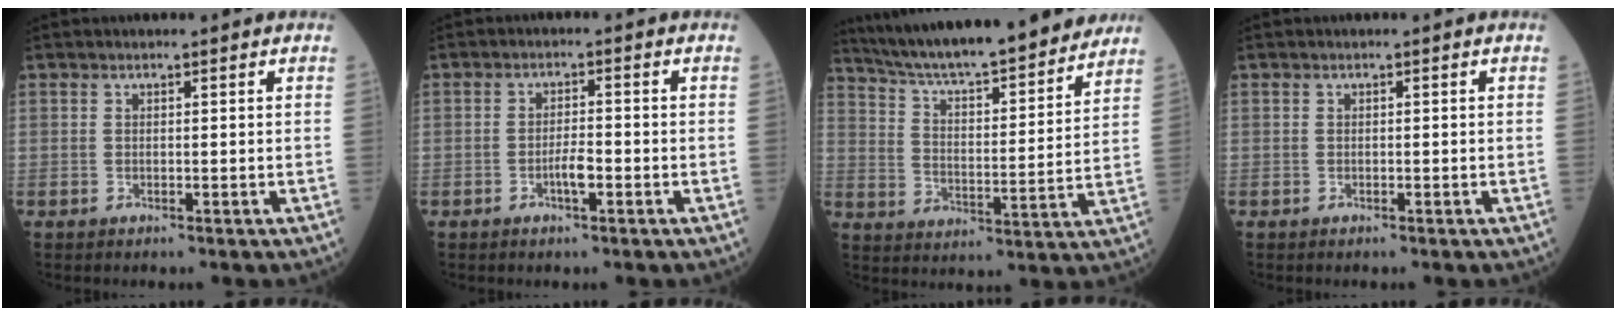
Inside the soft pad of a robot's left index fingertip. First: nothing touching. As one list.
[{"total": 2.8, "force": [-1.4, 0.4, 2.3], "torque": [-0.041, -0.001, -0.027]}, {"total": 23.3, "force": [20.8, 2.6, 10.4], "torque": [-0.172, -0.005, 0.301]}, {"total": 0.0}]